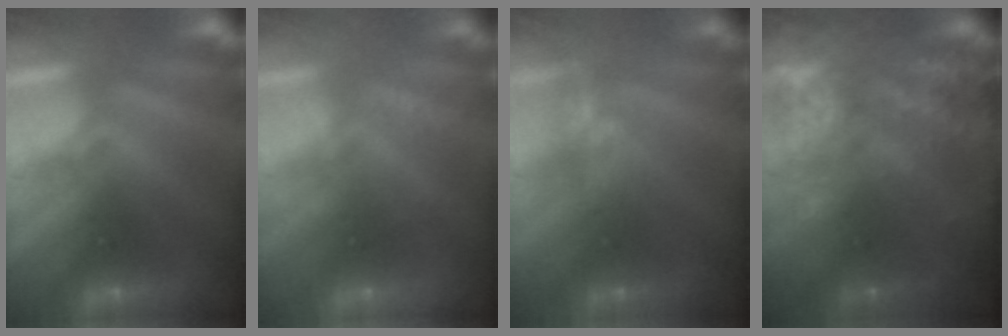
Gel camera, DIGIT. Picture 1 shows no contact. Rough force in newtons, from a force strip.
{"total": 2.1}
{"total": 4.8}
{"total": 8.6}